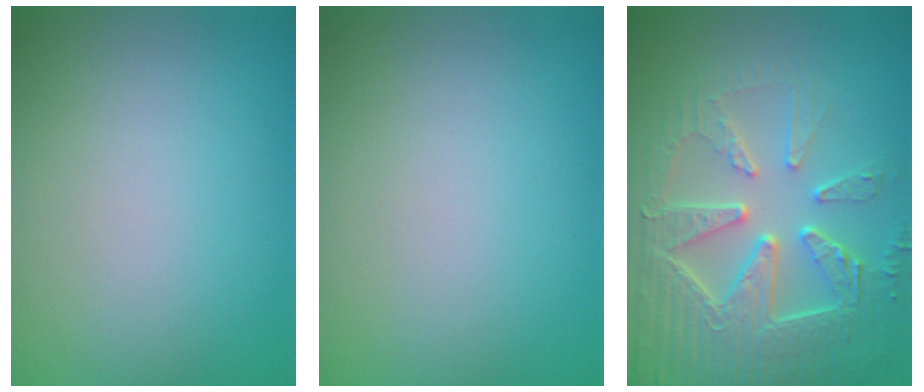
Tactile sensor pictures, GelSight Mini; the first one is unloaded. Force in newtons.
{"total": 0.0}
{"total": 7.7, "press": 6.1, "slide": 4.7}